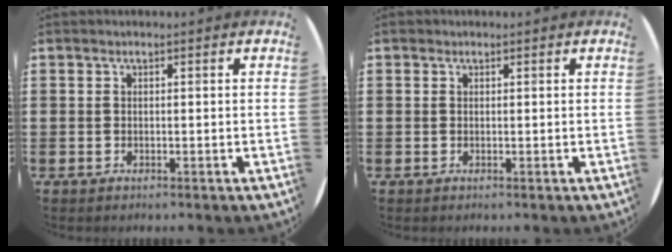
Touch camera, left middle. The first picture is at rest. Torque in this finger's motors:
{"motor_torque": [0.17, -0.13, -0.03, 0.02]}